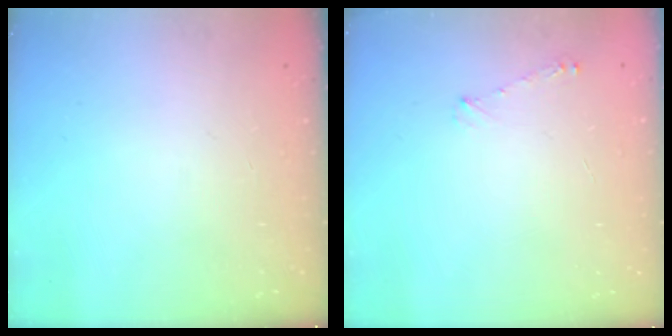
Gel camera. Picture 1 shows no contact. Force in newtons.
{"total": 4.3, "press": 4.3, "slide": 0.5}